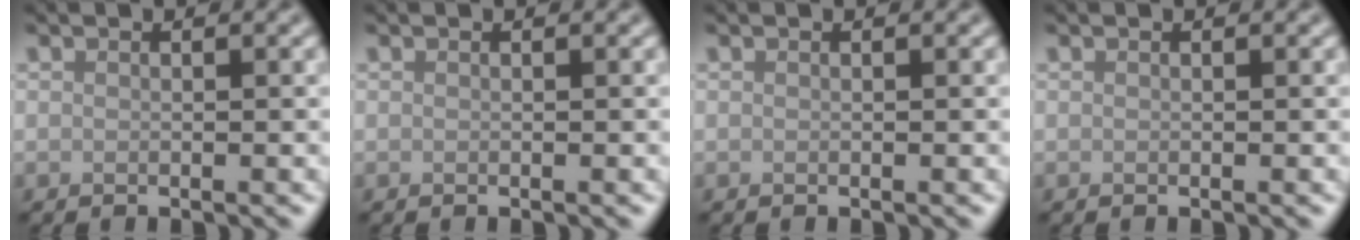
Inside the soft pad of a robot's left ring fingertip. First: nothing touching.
{"total": 0.0}
{"total": 0.0}
{"total": 0.0}